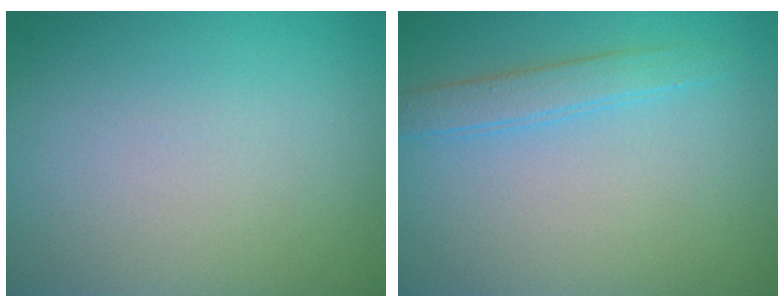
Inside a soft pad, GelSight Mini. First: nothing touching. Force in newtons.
{"total": 2.1, "press": 2.1, "slide": 0.1}